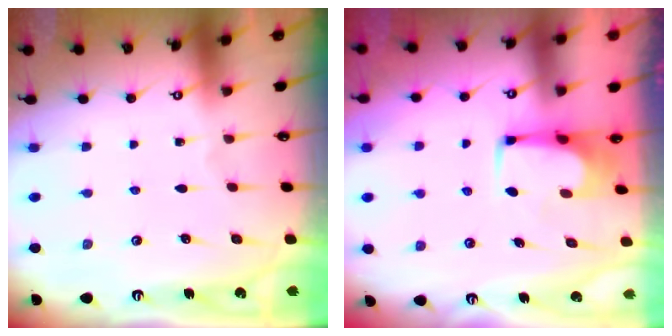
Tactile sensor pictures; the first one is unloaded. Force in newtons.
{"total": 1.6, "press": 1.5, "slide": 0.3}